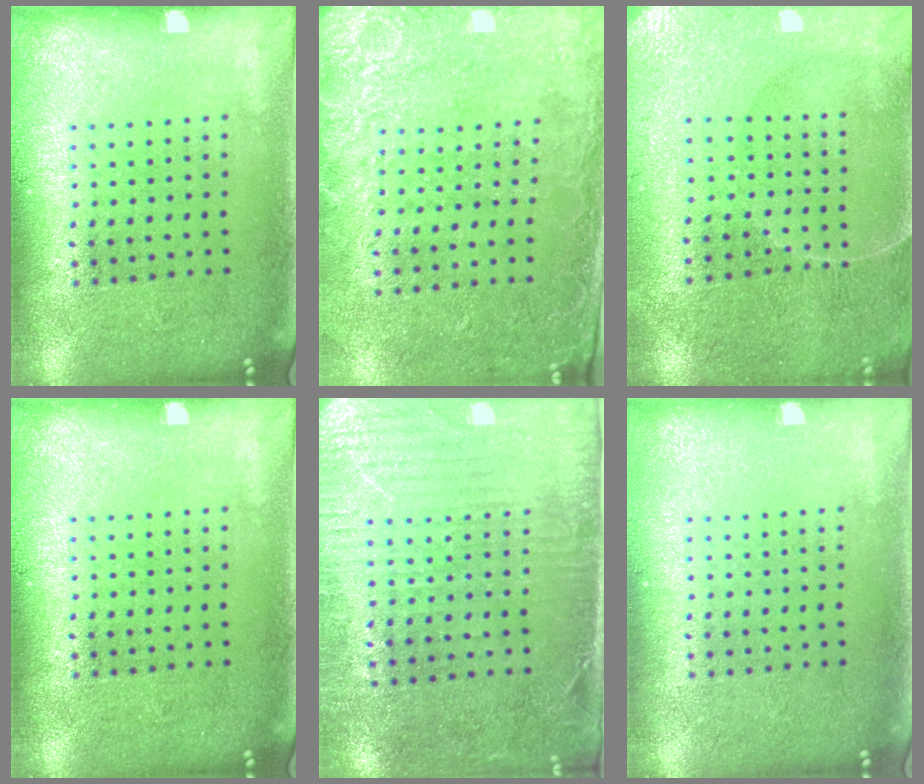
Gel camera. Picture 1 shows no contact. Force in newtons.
{"total": 2.5, "press": 2.0, "slide": 1.5}
{"total": 0.6, "press": 0.5, "slide": 0.4}
{"total": 0.0}
{"total": 3.1, "press": 2.7, "slide": 1.6}
{"total": 0.0}